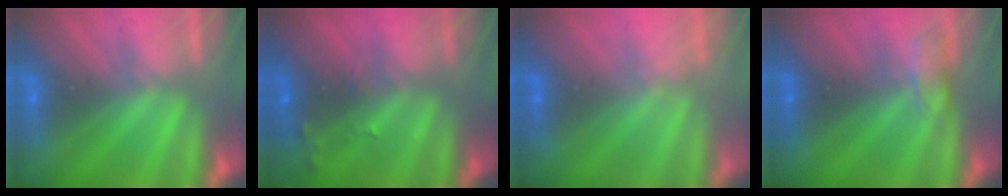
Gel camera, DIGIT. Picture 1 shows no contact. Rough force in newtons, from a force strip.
{"total": 7.6}
{"total": 1.3}
{"total": 2.7}